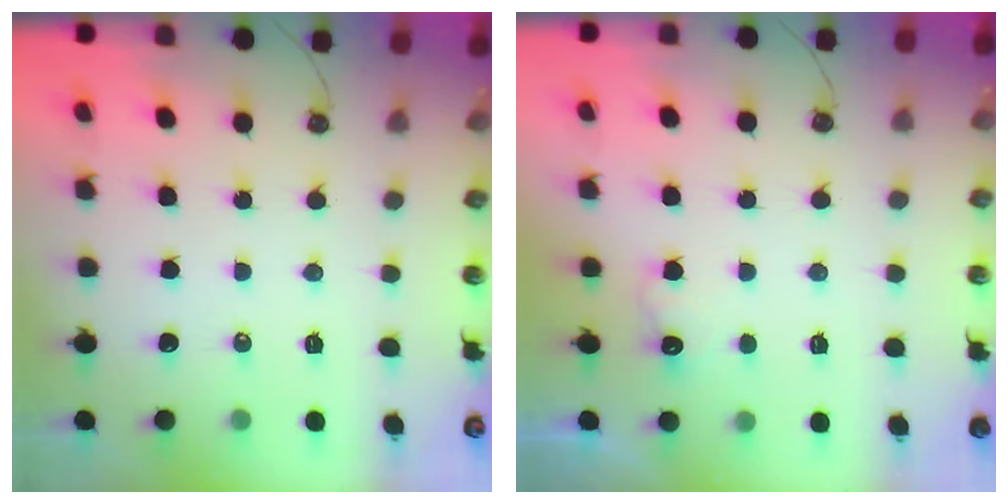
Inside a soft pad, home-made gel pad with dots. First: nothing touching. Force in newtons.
{"total": 7.2, "press": 7.0, "slide": 1.4}